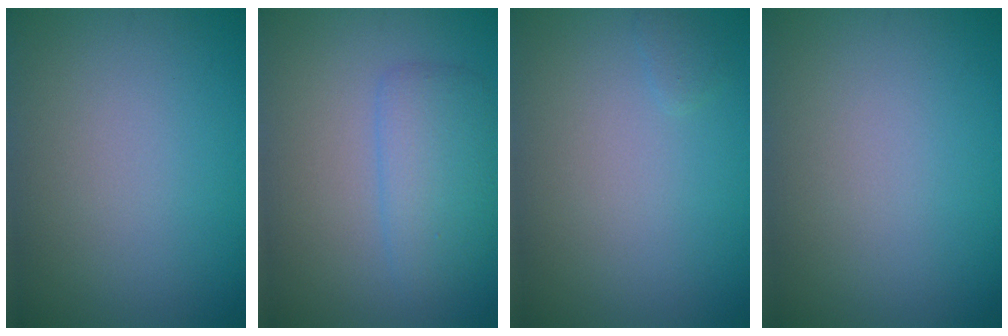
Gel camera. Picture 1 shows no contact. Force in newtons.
{"total": 3.1, "press": 3.0, "slide": 0.1}
{"total": 0.5, "press": 0.5, "slide": 0.0}
{"total": 0.0}